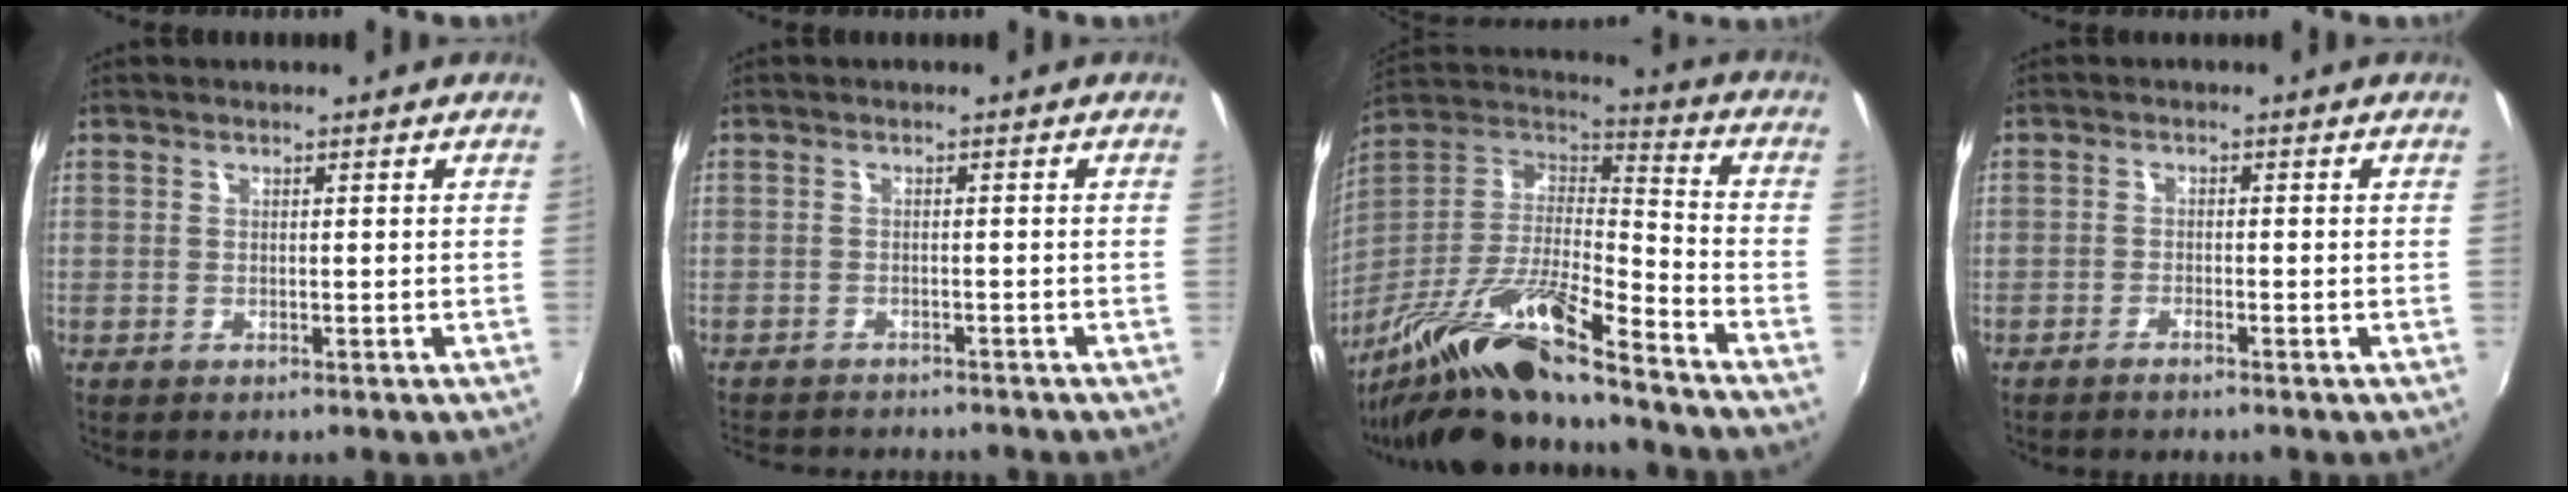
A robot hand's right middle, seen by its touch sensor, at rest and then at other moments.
{"total": 7.3, "force": [-6.8, 1.5, 2.2], "torque": [-0.057, -0.016, -0.102]}
{"total": 19.3, "force": [-14.2, 2.5, 12.9], "torque": [-0.240, -0.027, -0.273]}
{"total": 1.5, "force": [-1.3, 0.1, 0.6], "torque": [-0.020, -0.001, -0.029]}